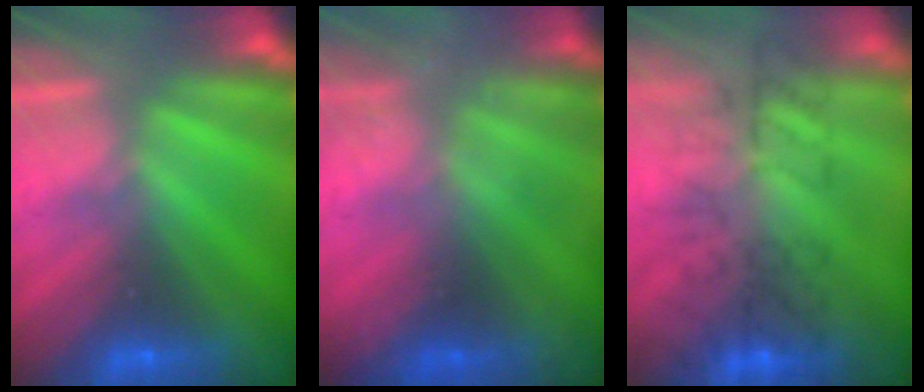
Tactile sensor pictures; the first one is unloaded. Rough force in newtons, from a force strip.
{"total": 1.3}
{"total": 7.7}